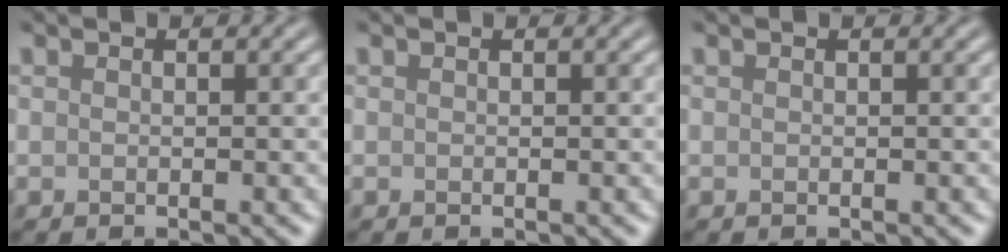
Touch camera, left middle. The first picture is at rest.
{"total": 0.0}
{"total": 0.0}